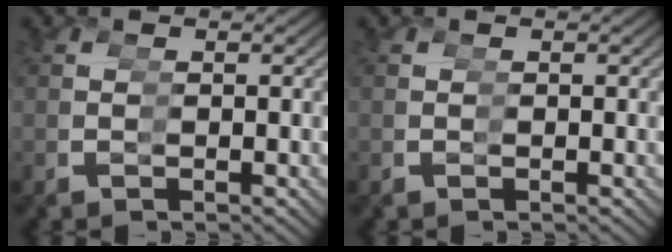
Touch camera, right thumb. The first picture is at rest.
{"total": 0.0}